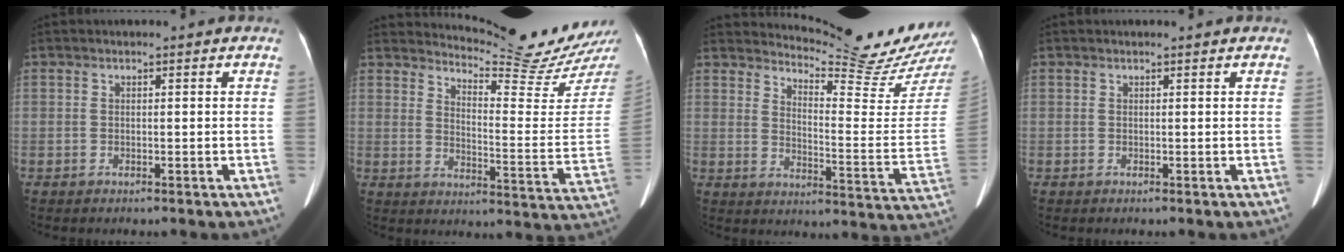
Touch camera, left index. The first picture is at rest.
{"total": 16.5, "force": [15.9, -1.7, 4.1], "torque": [-0.069, -0.114, 0.199]}
{"total": 17.4, "force": [16.8, -1.6, 4.1], "torque": [-0.072, -0.127, 0.209]}
{"total": 0.6, "force": [0.6, 0.0, 0.2], "torque": [-0.009, 0.006, 0.008]}